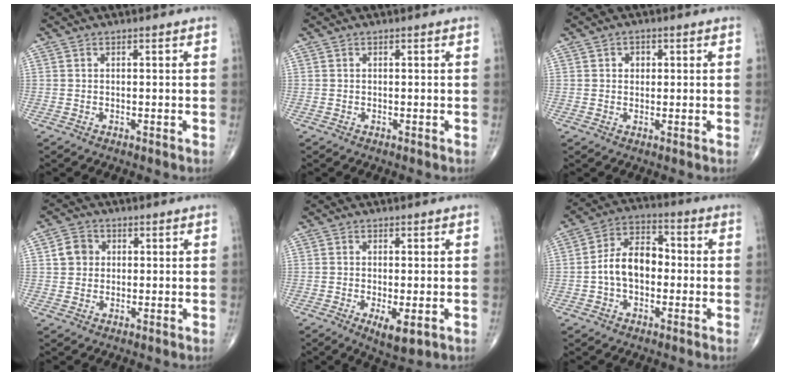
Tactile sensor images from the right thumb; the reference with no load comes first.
{"total": 0.0}
{"total": 2.2, "force": [0.6, 1.8, 1.1], "torque": [-0.005, 0.000, 0.007]}
{"total": 4.2, "force": [0.7, 3.8, 1.7], "torque": [-0.017, 0.004, 0.007]}
{"total": 6.6, "force": [-2.3, 2.3, 5.8], "torque": [-0.093, -0.016, -0.031]}
{"total": 10.2, "force": [-1.0, 6.7, 7.7], "torque": [-0.117, 0.034, -0.030]}